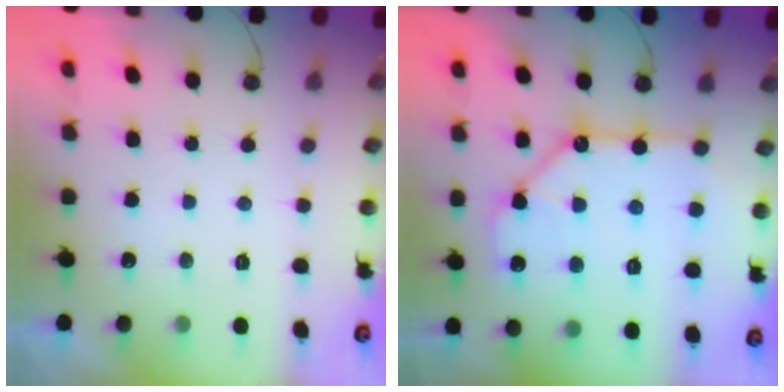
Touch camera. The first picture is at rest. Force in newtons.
{"total": 12.7, "press": 12.6, "slide": 1.5}